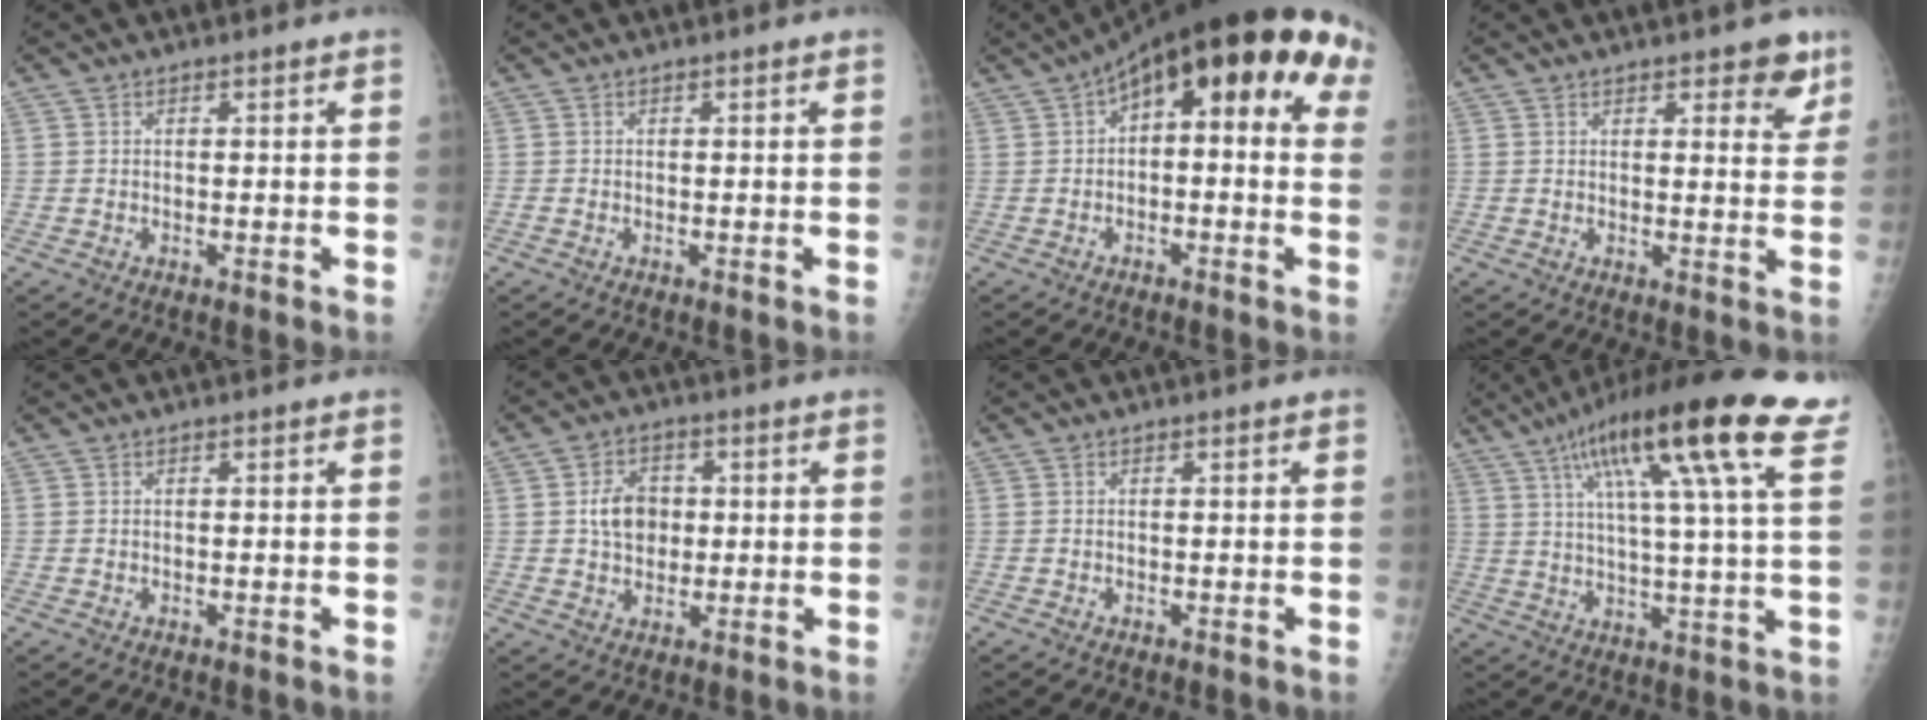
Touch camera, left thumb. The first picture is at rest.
{"total": 0.5, "force": [0.0, 0.2, 0.5], "torque": [-0.007, 0.001, 0.002]}
{"total": 18.1, "force": [5.2, 7.4, 15.7], "torque": [-0.195, 0.044, 0.059]}
{"total": 5.9, "force": [3.7, 2.4, 3.9], "torque": [-0.018, -0.018, 0.041]}
{"total": 0.0}
{"total": 6.6, "force": [0.5, 5.2, 4.1], "torque": [-0.048, 0.002, 0.008]}
{"total": 0.0}
{"total": 24.2, "force": [12.6, 3.3, 20.4], "torque": [-0.314, -0.008, 0.178]}